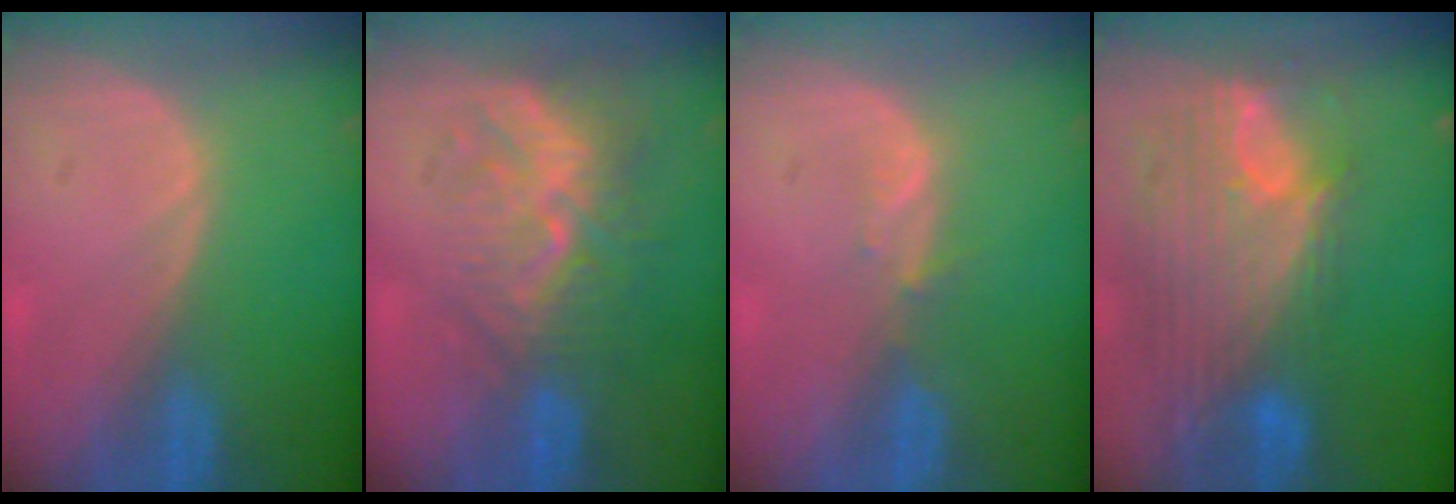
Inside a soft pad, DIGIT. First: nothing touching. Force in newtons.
{"total": 10.0, "press": 8.6, "slide": 4.9}
{"total": 1.7, "press": 1.5, "slide": 0.8}
{"total": 12.1, "press": 10.2, "slide": 6.4}